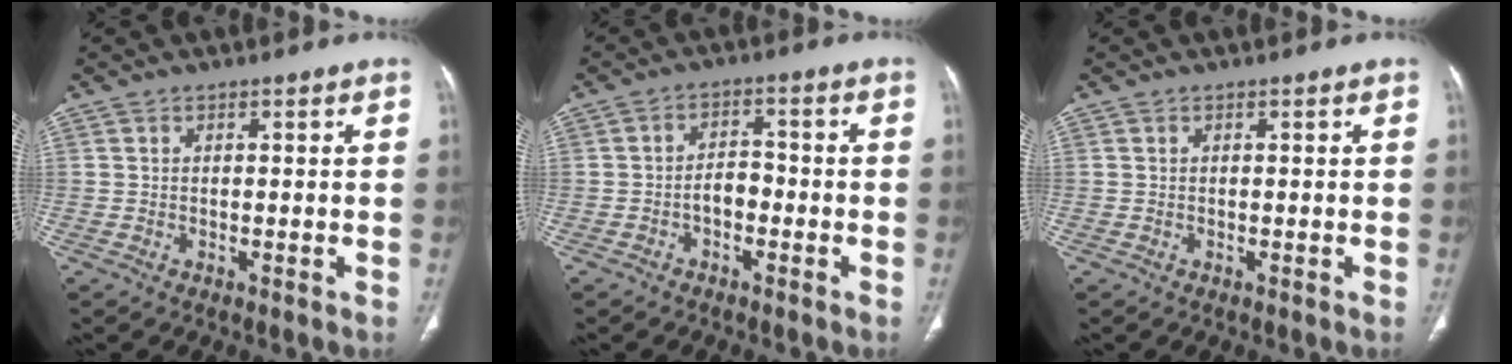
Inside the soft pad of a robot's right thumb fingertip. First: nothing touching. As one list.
[{"total": 3.7, "force": [-1.6, 2.6, 2.2], "torque": [-0.024, 0.023, -0.032]}, {"total": 0.0}]